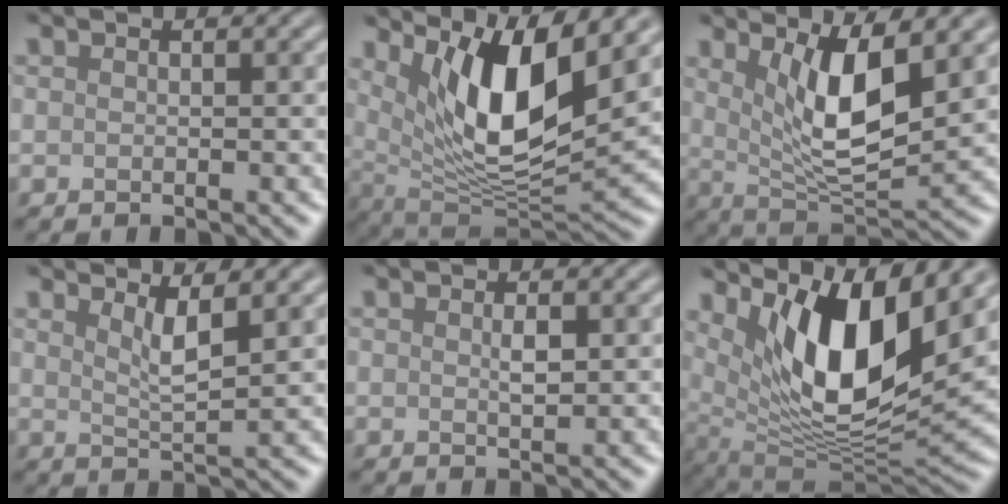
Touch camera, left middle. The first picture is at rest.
{"total": 9.6, "force": [4.1, 3.0, 8.1], "torque": [-0.137, -0.022, 0.082]}
{"total": 6.6, "force": [2.5, 2.0, 5.8], "torque": [-0.103, -0.015, 0.049]}
{"total": 2.8, "force": [1.6, 0.6, 2.2], "torque": [-0.031, -0.006, 0.029]}
{"total": 1.1, "force": [0.3, 0.3, 1.0], "torque": [-0.021, 0.000, 0.005]}
{"total": 11.6, "force": [4.6, 4.2, 9.8], "torque": [-0.162, -0.020, 0.092]}